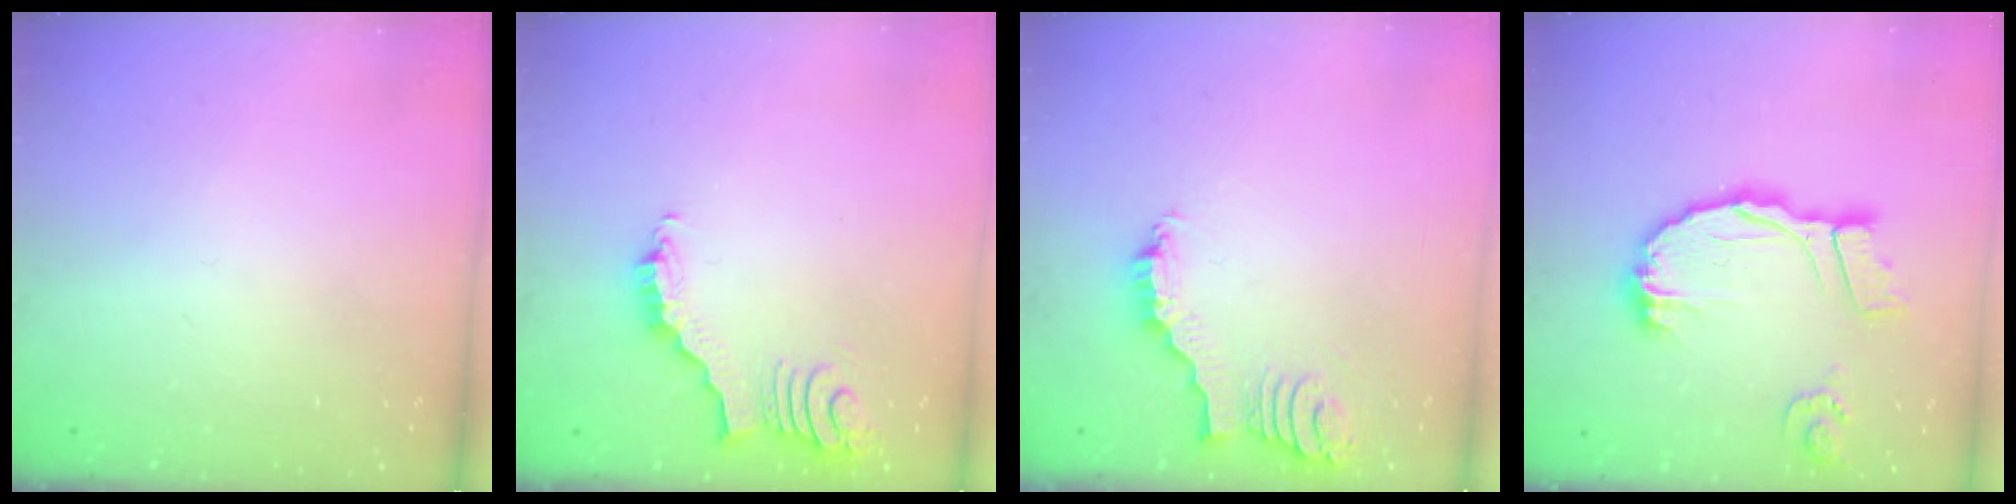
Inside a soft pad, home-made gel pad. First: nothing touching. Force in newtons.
{"total": 3.5, "press": 3.5, "slide": 0.4}
{"total": 3.4, "press": 3.4, "slide": 0.2}
{"total": 14.7, "press": 14.6, "slide": 1.7}